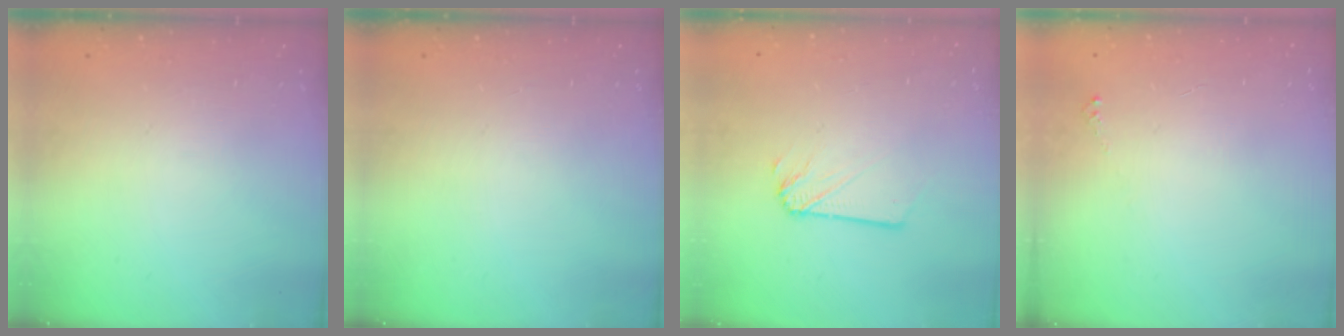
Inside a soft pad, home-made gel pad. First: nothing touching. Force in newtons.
{"total": 0.0}
{"total": 2.2, "press": 2.2, "slide": 0.1}
{"total": 3.5, "press": 3.4, "slide": 0.5}